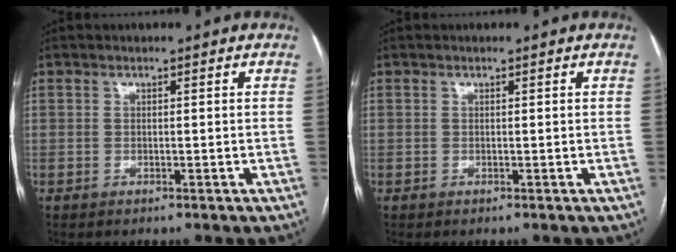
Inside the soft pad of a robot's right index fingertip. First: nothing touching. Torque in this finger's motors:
{"motor_torque": [0.07, 0.03, 0.03, 0.01]}